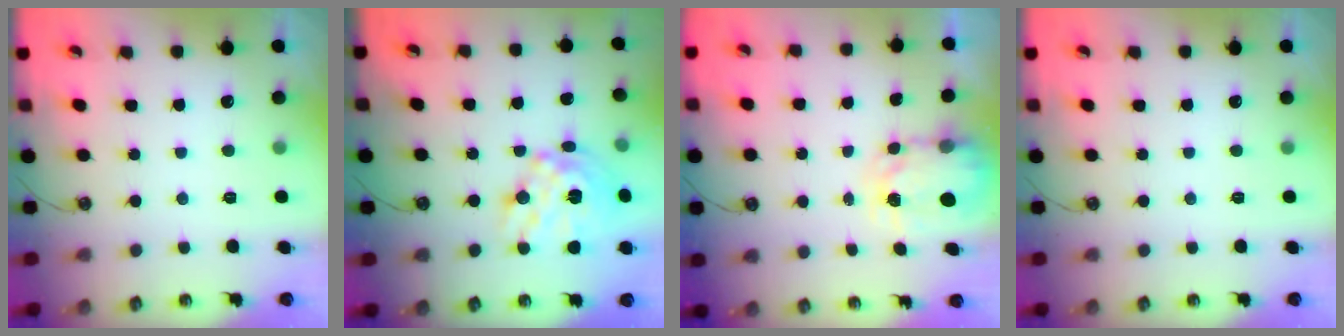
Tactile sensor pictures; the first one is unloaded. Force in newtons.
{"total": 18.5, "press": 18.4, "slide": 1.6}
{"total": 4.9, "press": 4.9, "slide": 0.4}
{"total": 0.0}